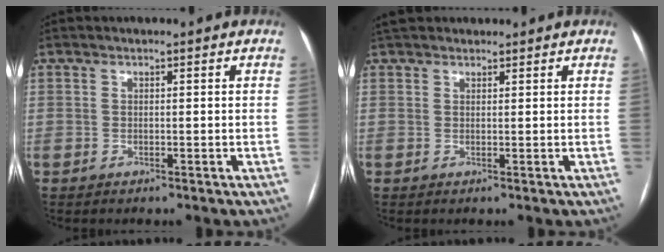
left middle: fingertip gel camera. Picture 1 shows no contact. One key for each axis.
{"total": 5.0, "fx": 4.3, "fy": 1.8, "fz": 1.6, "tx": -0.021, "ty": 0.039, "tz": 0.072}